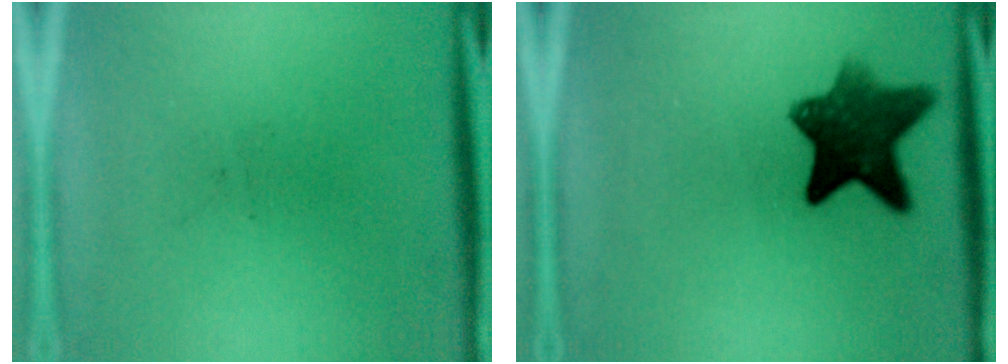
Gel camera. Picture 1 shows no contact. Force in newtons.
{"total": 9.9}